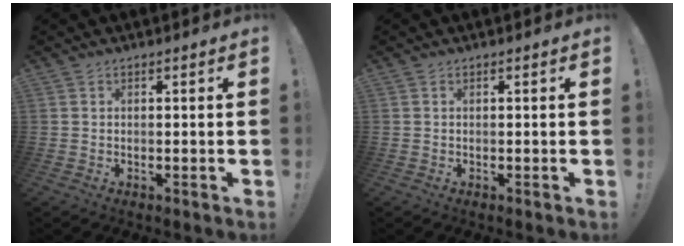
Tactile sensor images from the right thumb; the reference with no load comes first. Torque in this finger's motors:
{"motor_torque": [-0.04, -0.04, -0.19, 0.09, 0.02]}